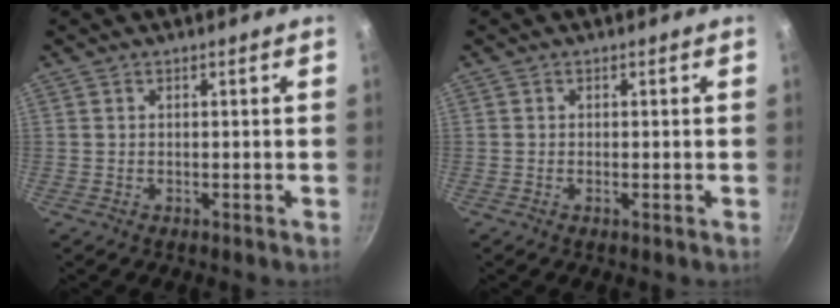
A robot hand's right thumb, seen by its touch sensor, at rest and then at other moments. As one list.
[{"total": 0.5, "force": [-0.2, 0.1, 0.5], "torque": [-0.011, 0.001, -0.006]}]